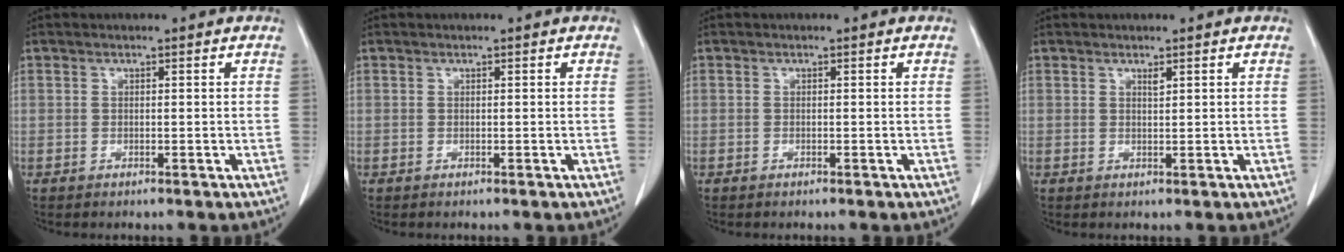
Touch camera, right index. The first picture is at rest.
{"total": 0.0}
{"total": 0.0}
{"total": 0.7, "force": [0.6, 0.1, 0.5], "torque": [-0.009, -0.005, 0.009]}